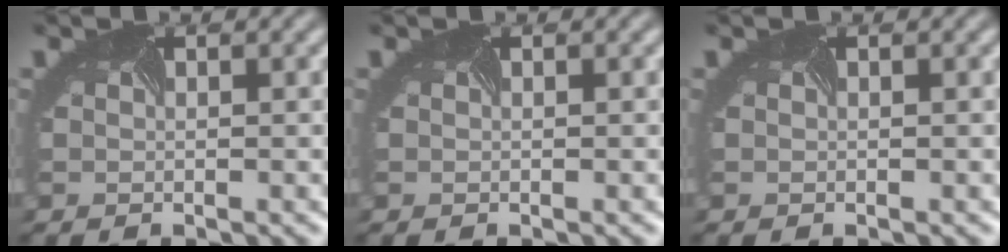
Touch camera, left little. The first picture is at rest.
{"total": 0.0}
{"total": 0.0}